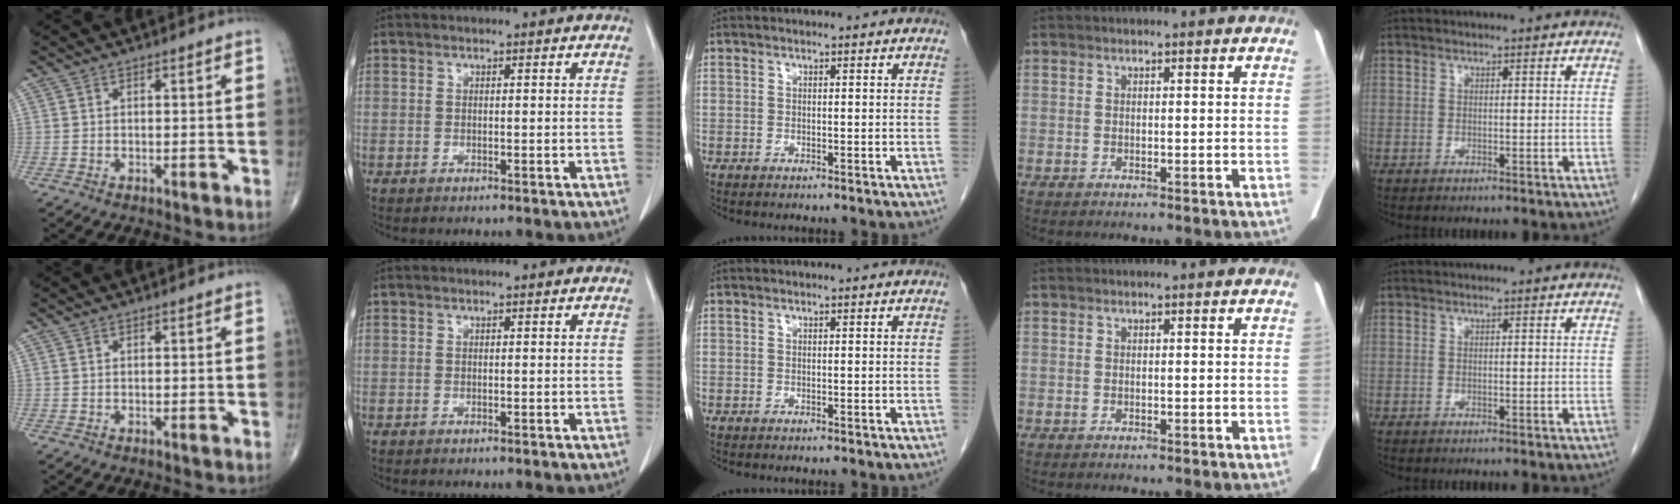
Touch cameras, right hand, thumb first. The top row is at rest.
{}